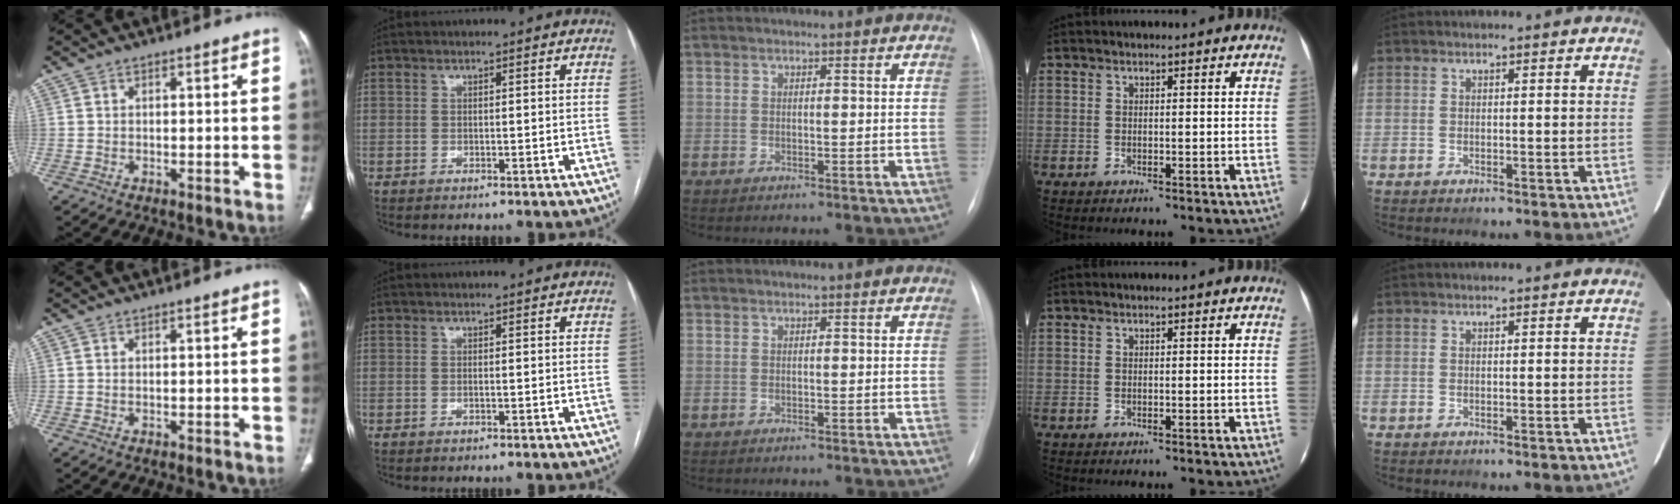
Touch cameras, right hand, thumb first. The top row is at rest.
{}